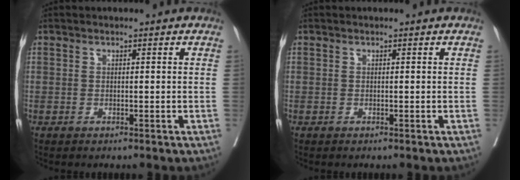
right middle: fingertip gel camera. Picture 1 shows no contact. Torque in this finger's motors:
{"motor_torque": [-0.14, 0.03, -0.02, 0.00]}